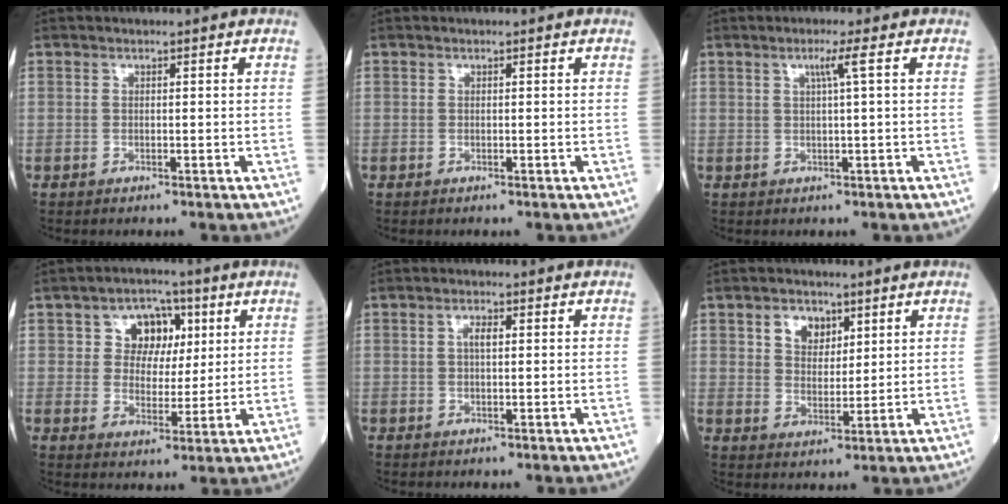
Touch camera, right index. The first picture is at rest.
{"total": 0.0}
{"total": 2.3, "force": [0.8, -0.7, 2.0], "torque": [-0.039, -0.001, 0.016]}
{"total": 7.1, "force": [2.6, 5.4, 3.8], "torque": [-0.050, 0.021, 0.044]}
{"total": 1.7, "force": [0.4, 0.5, 1.6], "torque": [-0.031, 0.003, 0.006]}
{"total": 4.9, "force": [2.5, 3.3, 2.6], "torque": [-0.044, 0.008, 0.047]}